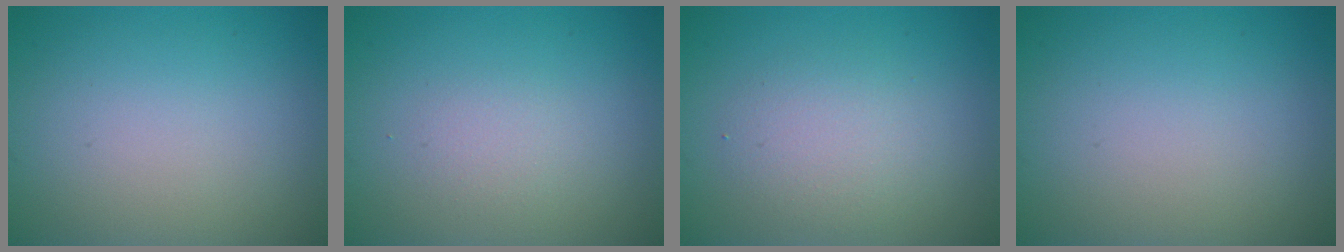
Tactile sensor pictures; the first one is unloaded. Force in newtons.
{"total": 1.3, "press": 1.3, "slide": 0.1}
{"total": 2.7, "press": 2.7, "slide": 0.2}
{"total": 0.0}